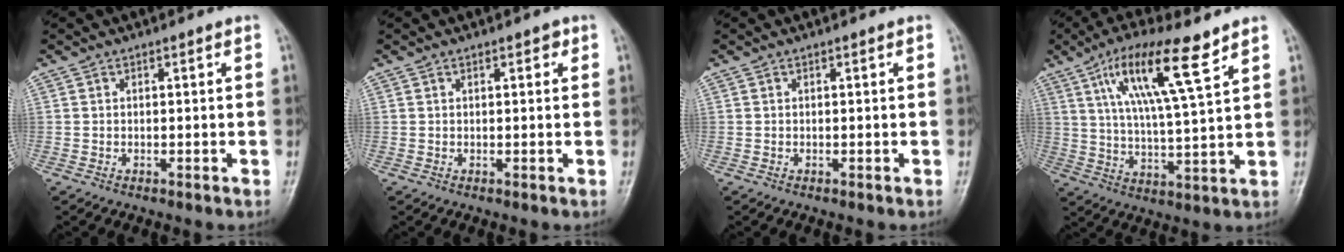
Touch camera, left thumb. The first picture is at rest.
{"total": 1.5, "force": [0.8, 0.7, 1.1], "torque": [-0.008, 0.001, 0.008]}
{"total": 0.0}
{"total": 14.1, "force": [7.6, 2.4, 11.6], "torque": [-0.209, -0.022, 0.138]}